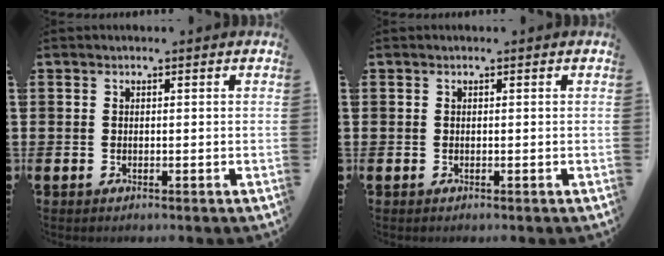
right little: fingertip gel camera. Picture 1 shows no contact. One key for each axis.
{"total": 0.0}